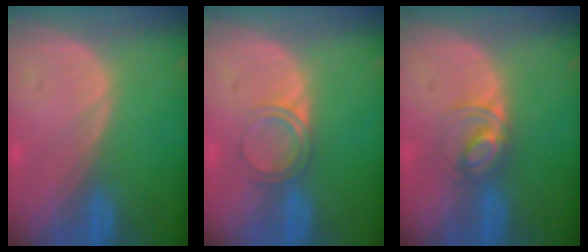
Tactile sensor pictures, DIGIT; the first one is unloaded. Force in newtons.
{"total": 3.0, "press": 3.0, "slide": 0.3}
{"total": 4.3, "press": 4.3, "slide": 0.4}